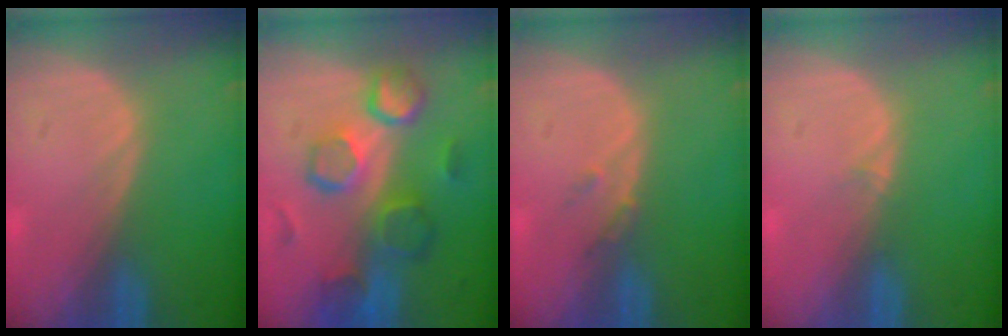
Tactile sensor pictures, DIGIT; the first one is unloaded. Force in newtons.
{"total": 10.6, "press": 9.3, "slide": 5.0}
{"total": 1.5, "press": 1.3, "slide": 0.7}
{"total": 0.9, "press": 0.5, "slide": 0.7}